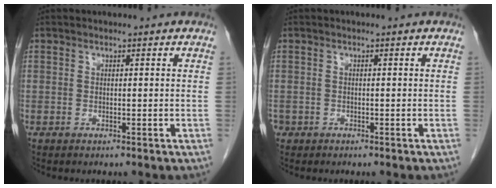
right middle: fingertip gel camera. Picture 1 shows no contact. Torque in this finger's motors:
{"motor_torque": [0.89, -0.55, 0.08, -0.01]}